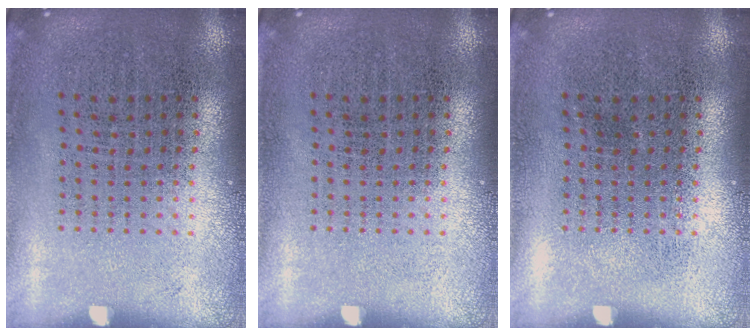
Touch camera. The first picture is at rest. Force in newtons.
{"total": 0.0}
{"total": 0.0}